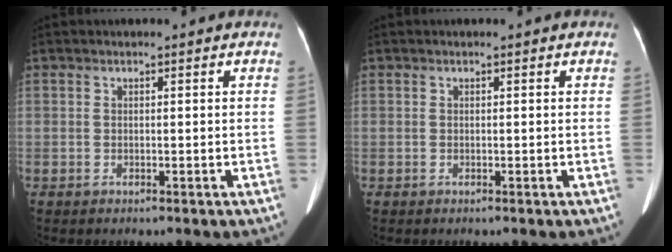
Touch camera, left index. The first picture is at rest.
{"total": 0.0}